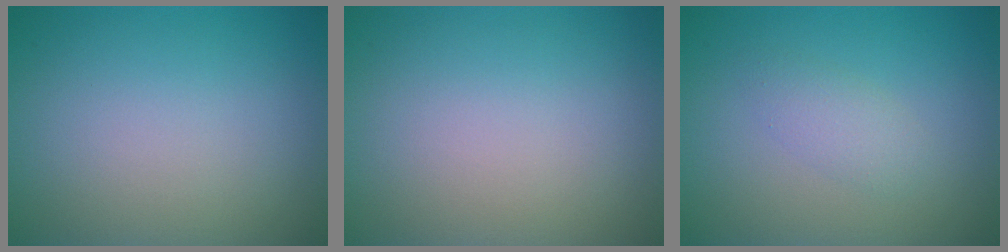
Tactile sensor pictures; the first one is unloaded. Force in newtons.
{"total": 0.0}
{"total": 1.7, "press": 1.7, "slide": 0.1}